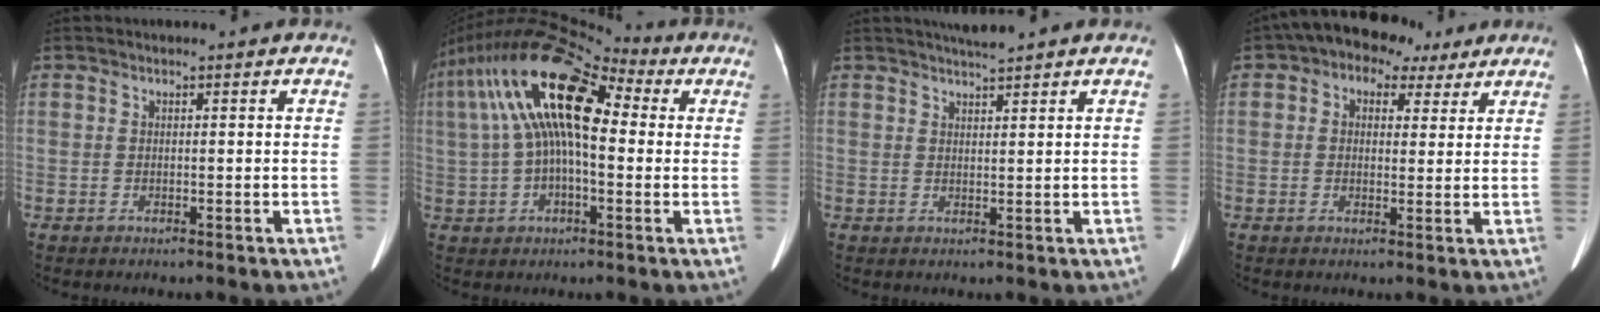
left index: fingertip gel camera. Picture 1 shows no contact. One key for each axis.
{"total": 18.1, "fx": 3.6, "fy": 7.6, "fz": 16.0, "tx": -0.319, "ty": 0.068, "tz": 0.053}
{"total": 2.9, "fx": 2.6, "fy": -0.2, "fz": 1.2, "tx": -0.017, "ty": 0.012, "tz": 0.044}
{"total": 7.5, "fx": 4.1, "fy": 5.0, "fz": 3.7, "tx": -0.050, "ty": 0.040, "tz": 0.058}